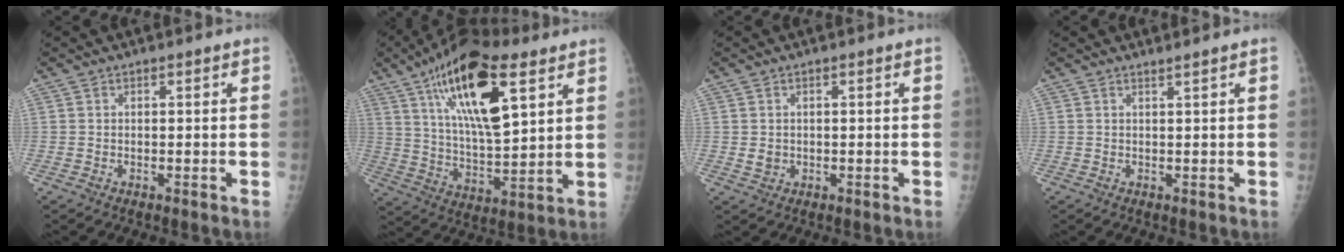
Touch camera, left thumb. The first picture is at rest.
{"total": 21.1, "force": [9.7, 8.0, 16.9], "torque": [-0.274, -0.030, 0.167]}
{"total": 2.2, "force": [0.0, 2.0, 1.0], "torque": [-0.006, 0.001, 0.004]}
{"total": 0.7, "force": [0.6, -0.2, 0.2], "torque": [-0.011, -0.009, 0.015]}